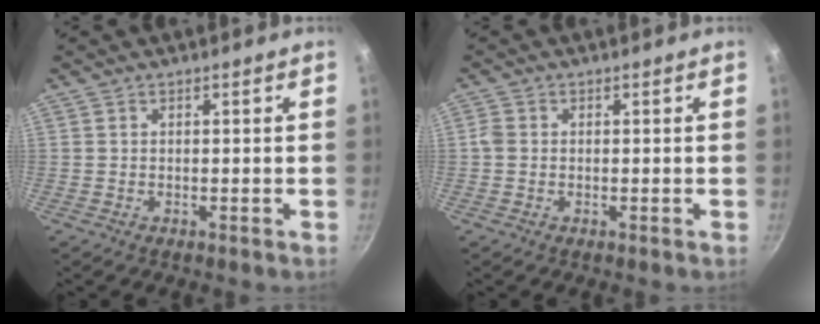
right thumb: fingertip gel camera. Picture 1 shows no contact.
{"total": 1.7, "force": [-0.1, 1.4, 0.9], "torque": [-0.020, 0.005, -0.005]}